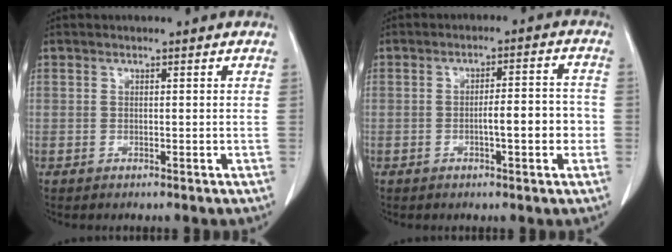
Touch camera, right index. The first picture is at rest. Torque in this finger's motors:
{"motor_torque": [0.94, -0.32, 0.43, 0.06]}